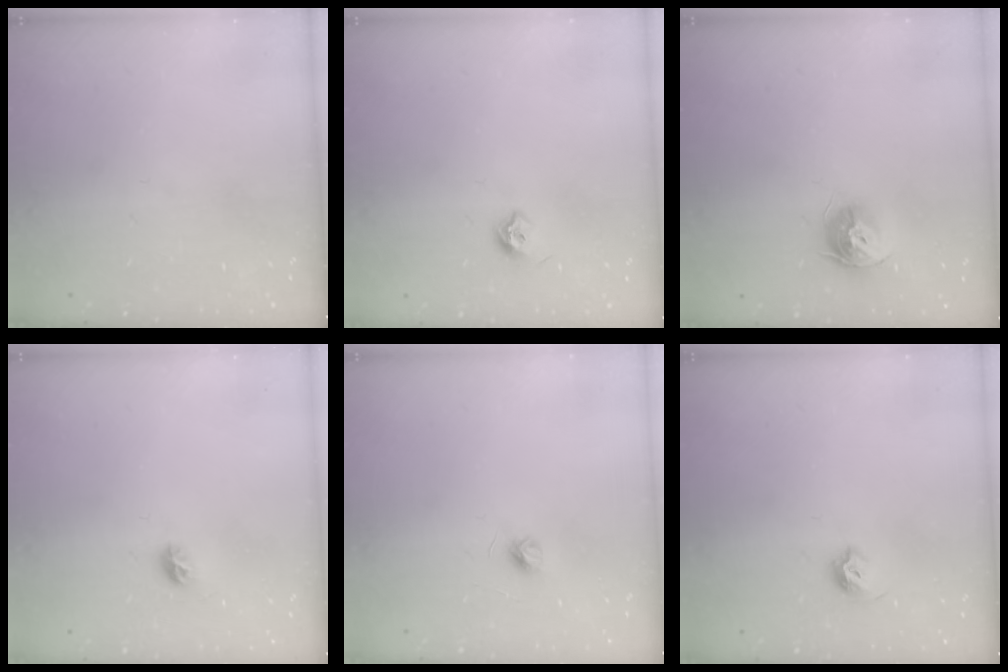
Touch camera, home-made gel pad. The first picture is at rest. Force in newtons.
{"total": 6.0, "press": 5.9, "slide": 1.0}
{"total": 9.6, "press": 9.6, "slide": 0.9}
{"total": 5.4, "press": 5.2, "slide": 1.4}
{"total": 4.1, "press": 4.0, "slide": 0.4}
{"total": 5.6, "press": 5.5, "slide": 1.3}